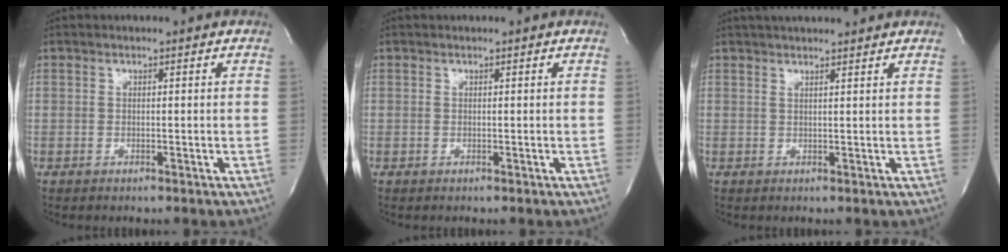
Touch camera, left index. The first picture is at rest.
{"total": 0.0}
{"total": 8.3, "force": [7.4, 0.7, 3.6], "torque": [-0.057, 0.024, 0.091]}